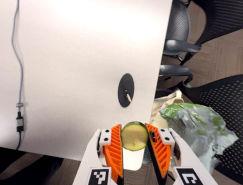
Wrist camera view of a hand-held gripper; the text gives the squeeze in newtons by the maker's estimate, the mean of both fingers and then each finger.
{"total": 11.1, "left": 11.2, "right": 10.9}